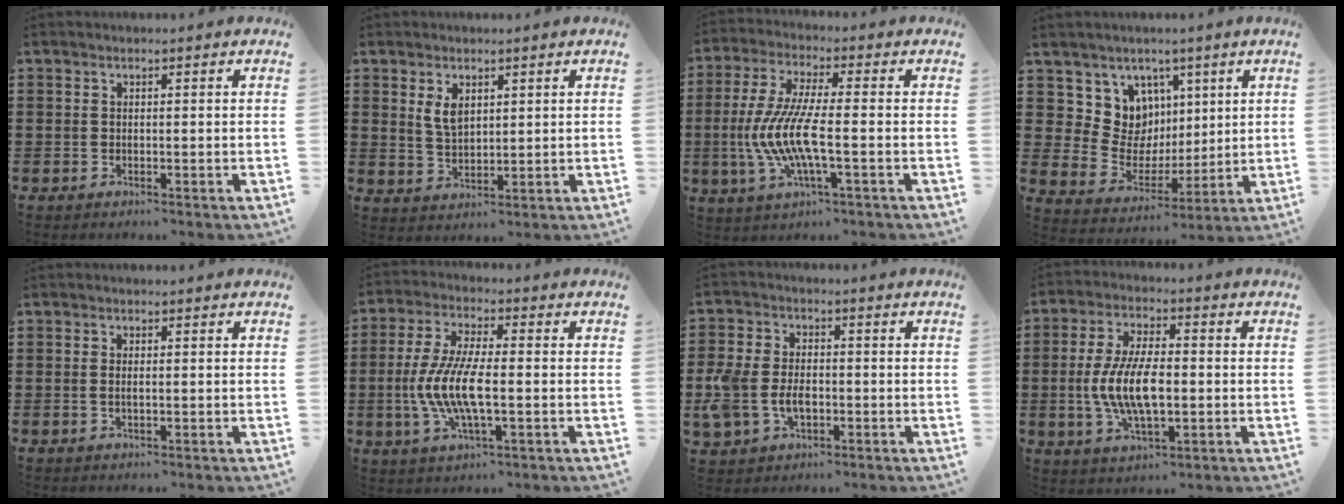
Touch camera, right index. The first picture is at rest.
{"total": 3.6, "force": [1.8, 1.9, 2.5], "torque": [-0.054, 0.006, 0.032]}
{"total": 9.5, "force": [-2.2, 2.1, 9.0], "torque": [-0.209, -0.020, -0.052]}
{"total": 9.0, "force": [2.9, 8.3, 1.7], "torque": [-0.068, -0.027, 0.060]}
{"total": 1.1, "force": [-0.1, 0.3, 1.1], "torque": [-0.021, 0.000, -0.002]}
{"total": 9.0, "force": [-2.1, 2.9, 8.3], "torque": [-0.190, -0.013, -0.047]}
{"total": 6.2, "force": [-1.3, 4.4, 4.2], "torque": [-0.114, 0.000, -0.031]}
{"total": 10.1, "force": [-1.2, 4.4, 9.0], "torque": [-0.197, -0.005, -0.027]}